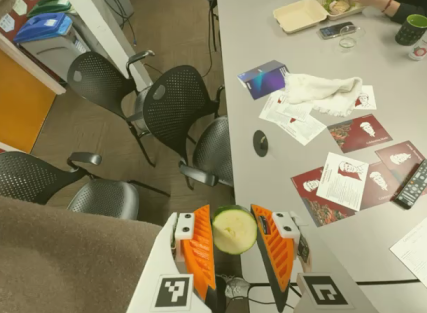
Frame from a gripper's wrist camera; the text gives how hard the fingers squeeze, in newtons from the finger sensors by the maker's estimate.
{"total": 9.2, "left": 8.9, "right": 9.5}